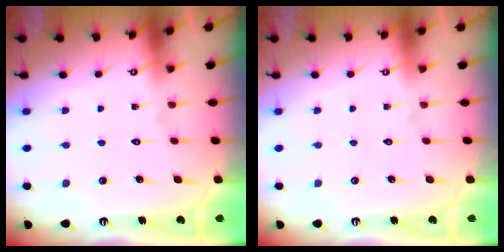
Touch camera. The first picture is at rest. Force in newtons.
{"total": 0.0}